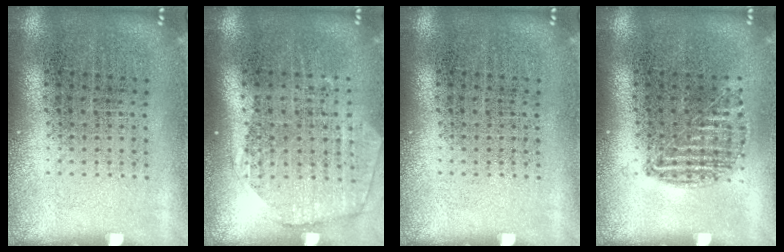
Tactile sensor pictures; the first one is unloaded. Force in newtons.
{"total": 1.8, "press": 1.5, "slide": 0.9}
{"total": 0.0}
{"total": 0.9, "press": 0.9, "slide": 0.4}